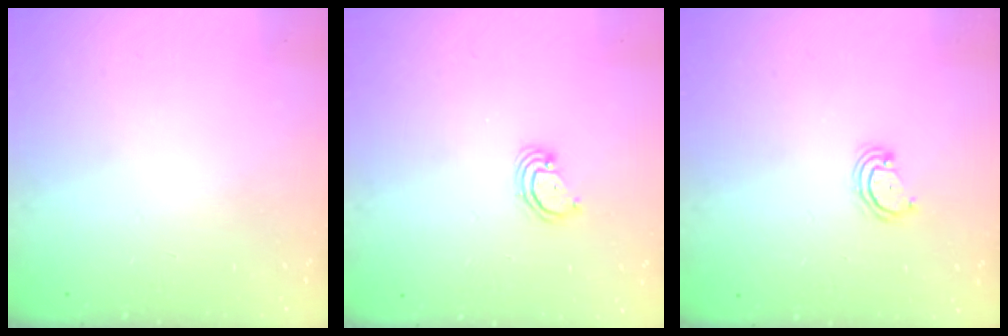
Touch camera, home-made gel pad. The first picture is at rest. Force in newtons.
{"total": 2.8, "press": 2.8, "slide": 0.3}
{"total": 2.9, "press": 2.9, "slide": 0.3}